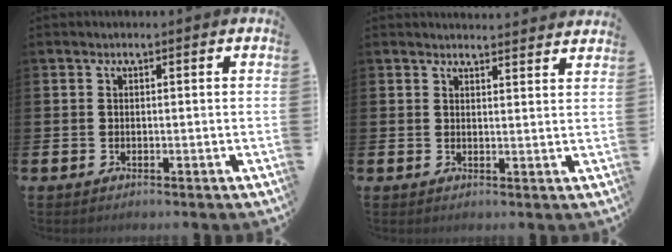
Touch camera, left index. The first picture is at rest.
{"total": 2.8, "force": [2.8, 0.0, -0.3], "torque": [0.011, -0.022, 0.048]}